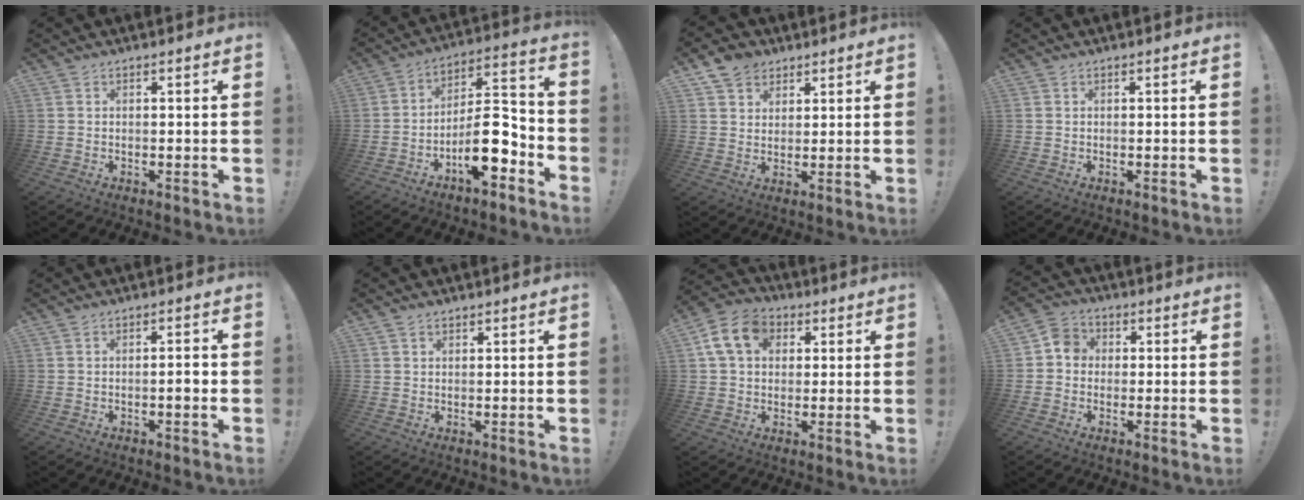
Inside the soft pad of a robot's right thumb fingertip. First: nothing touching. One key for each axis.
{"total": 14.3, "fx": -6.7, "fy": 5.5, "fz": 11.4, "tx": -0.168, "ty": 0.037, "tz": -0.107}
{"total": 6.9, "fx": 4.5, "fy": 4.9, "fz": 1.6, "tx": -0.027, "ty": -0.020, "tz": 0.088}
{"total": 0.0}
{"total": 2.6, "fx": -1.1, "fy": 0.1, "fz": 2.3, "tx": -0.039, "ty": 0.003, "tz": -0.021}
{"total": 1.2, "fx": 0.9, "fy": 0.7, "fz": 0.3, "tx": -0.006, "ty": -0.001, "tz": 0.019}
{"total": 12.9, "fx": 4.0, "fy": 9.8, "fz": 7.4, "tx": -0.126, "ty": 0.008, "tz": 0.084}
{"total": 5.4, "fx": -0.5, "fy": 4.8, "fz": 2.2, "tx": -0.037, "ty": 0.020, "tz": -0.007}